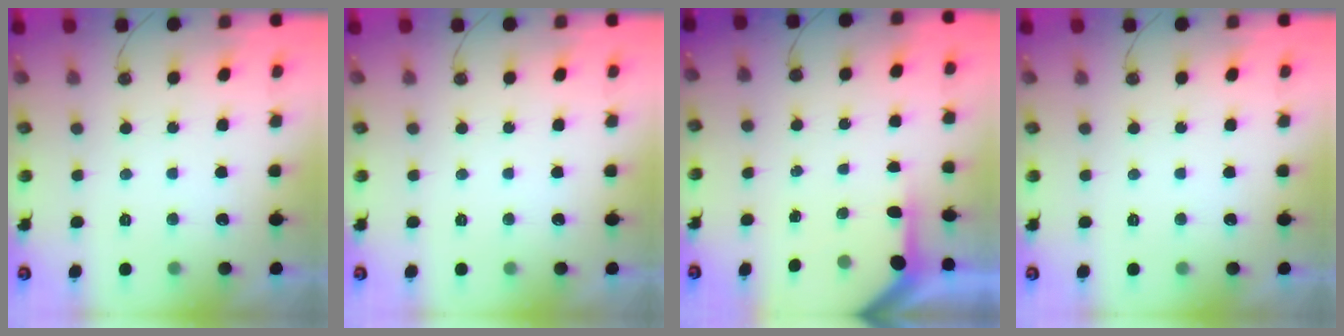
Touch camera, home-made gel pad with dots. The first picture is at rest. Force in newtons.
{"total": 0.0}
{"total": 3.8, "press": 3.8, "slide": 0.3}
{"total": 0.0}